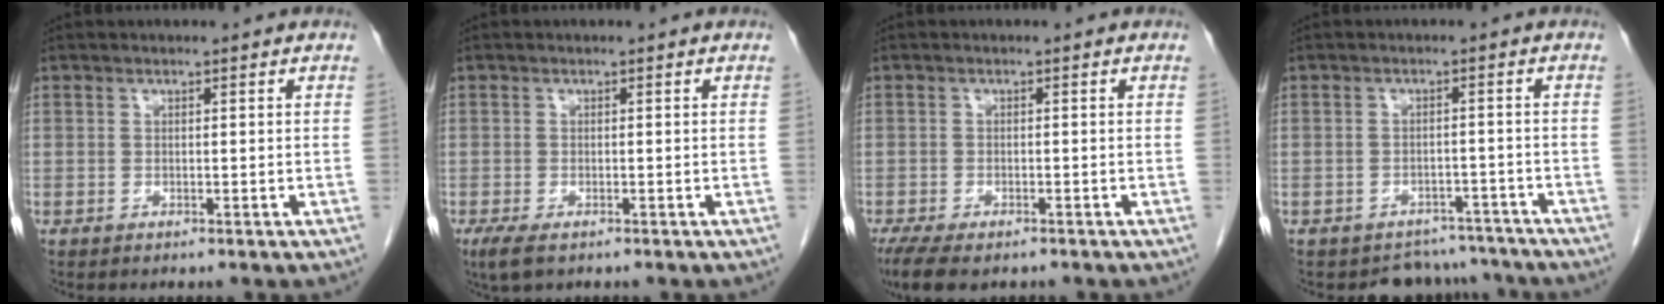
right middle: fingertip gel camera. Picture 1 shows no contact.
{"total": 3.0, "force": [-1.9, 1.1, 2.1], "torque": [-0.049, -0.009, -0.030]}
{"total": 6.9, "force": [-5.2, 2.5, 3.9], "torque": [-0.068, -0.015, -0.082]}
{"total": 5.7, "force": [-5.1, 2.5, -1.1], "torque": [0.023, 0.024, -0.064]}